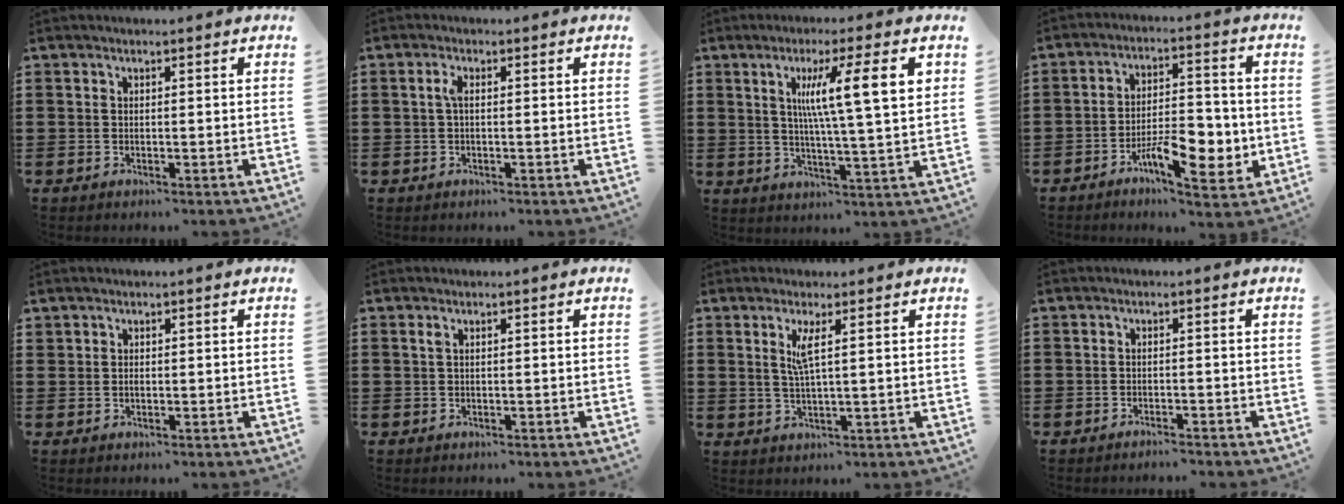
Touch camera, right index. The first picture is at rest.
{"total": 1.8, "force": [-0.1, 0.5, 1.7], "torque": [-0.041, -0.002, -0.004]}
{"total": 10.5, "force": [3.2, 1.1, 9.9], "torque": [-0.186, 0.004, 0.047]}
{"total": 9.5, "force": [-3.7, 4.2, 7.6], "torque": [-0.118, 0.010, -0.061]}
{"total": 0.5, "force": [0.1, 0.4, 0.3], "torque": [-0.008, -0.001, 0.002]}
{"total": 0.5, "force": [0.2, 0.1, 0.5], "torque": [-0.011, 0.000, 0.004]}
{"total": 3.4, "force": [1.3, -0.2, 3.1], "torque": [-0.066, -0.006, 0.020]}
{"total": 1.2, "force": [-1.2, -0.1, 0.1], "torque": [-0.005, 0.001, -0.024]}